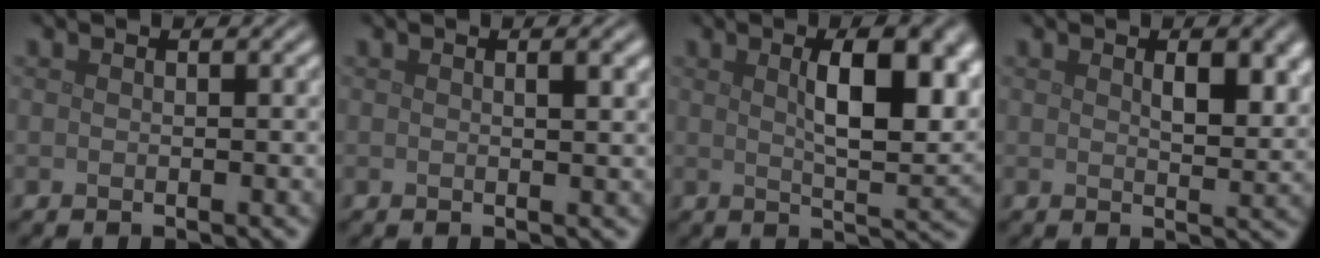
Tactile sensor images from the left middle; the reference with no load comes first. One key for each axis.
{"total": 1.6, "fx": 0.6, "fy": 0.4, "fz": 1.4, "tx": -0.014, "ty": 0.003, "tz": 0.007}
{"total": 8.4, "fx": 2.2, "fy": 2.9, "fz": 7.5, "tx": -0.107, "ty": 0.001, "tz": 0.039}
{"total": 3.7, "fx": 1.3, "fy": 1.5, "fz": 3.2, "tx": -0.049, "ty": -0.004, "tz": 0.026}